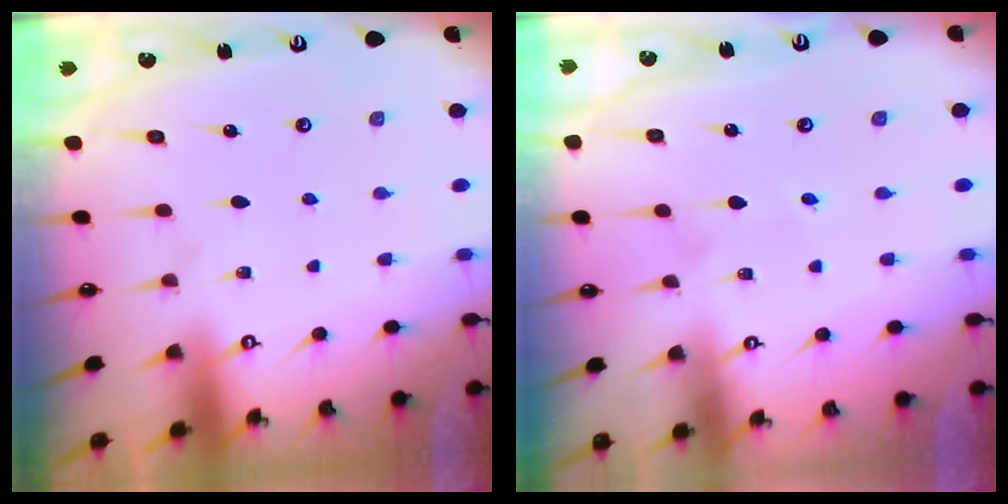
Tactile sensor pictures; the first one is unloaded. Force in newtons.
{"total": 1.1, "press": 1.1, "slide": 0.1}